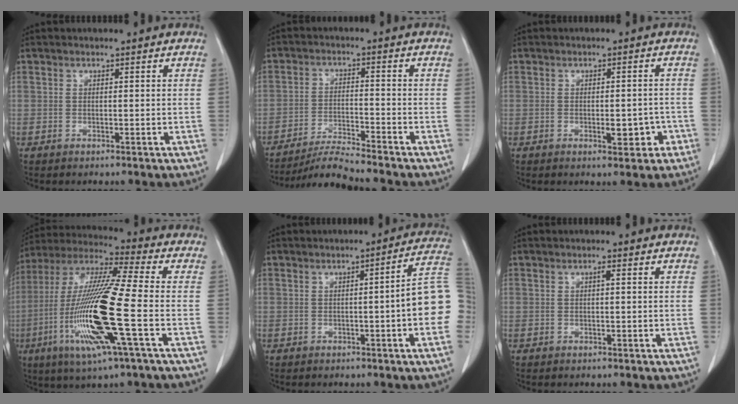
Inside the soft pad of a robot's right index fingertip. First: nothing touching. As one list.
[{"total": 6.6, "force": [-6.2, -1.6, 1.5], "torque": [-0.026, -0.017, -0.113]}, {"total": 3.9, "force": [-1.5, 1.6, 3.2], "torque": [-0.039, 0.006, -0.012]}, {"total": 19.3, "force": [-5.1, 0.4, 18.7], "torque": [-0.398, -0.020, -0.103]}, {"total": 10.1, "force": [-1.1, -0.2, 10.0], "torque": [-0.112, 0.015, -0.026]}, {"total": 0.5, "force": [0.1, 0.0, 0.5], "torque": [-0.008, 0.001, 0.002]}]